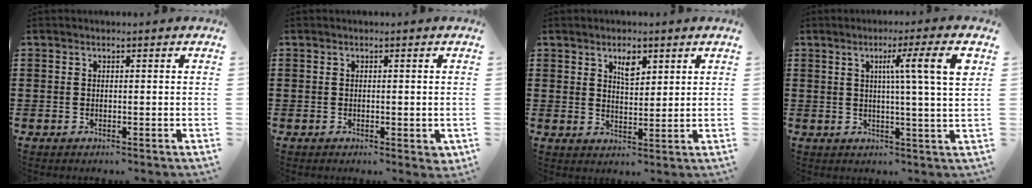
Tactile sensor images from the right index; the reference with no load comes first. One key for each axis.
{"total": 0.6, "fx": 0.0, "fy": 0.5, "fz": 0.3, "tx": -0.007, "ty": 0.005, "tz": -0.001}
{"total": 3.5, "fx": 2.1, "fy": 1.5, "fz": 2.4, "tx": -0.037, "ty": -0.001, "tz": 0.034}
{"total": 8.5, "fx": 2.6, "fy": -0.1, "fz": 8.1, "tx": -0.136, "ty": -0.009, "tz": 0.030}